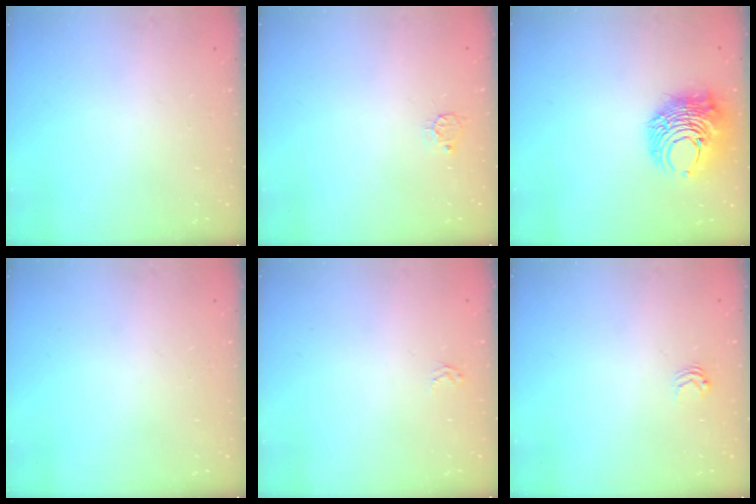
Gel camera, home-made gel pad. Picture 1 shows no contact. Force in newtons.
{"total": 3.6, "press": 3.5, "slide": 0.4}
{"total": 10.9, "press": 10.9, "slide": 1.2}
{"total": 0.0}
{"total": 1.9, "press": 1.9, "slide": 0.2}
{"total": 2.9, "press": 2.8, "slide": 0.4}